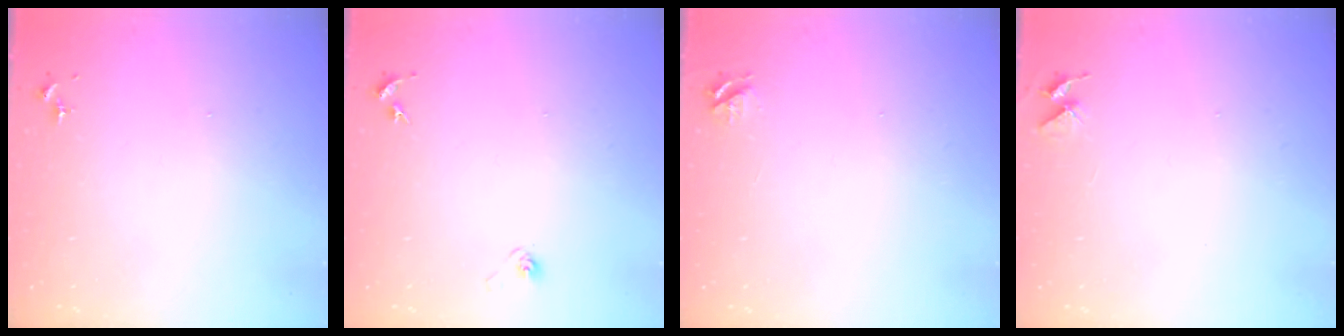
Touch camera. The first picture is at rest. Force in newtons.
{"total": 2.9, "press": 2.6, "slide": 1.4}
{"total": 4.2, "press": 4.1, "slide": 0.5}
{"total": 4.0, "press": 4.0, "slide": 0.3}